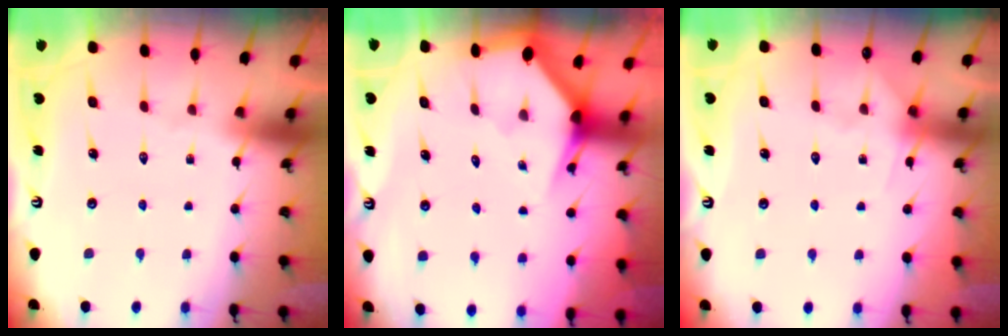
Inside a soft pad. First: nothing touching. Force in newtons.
{"total": 2.7, "press": 2.7, "slide": 0.1}
{"total": 5.0, "press": 4.9, "slide": 0.6}